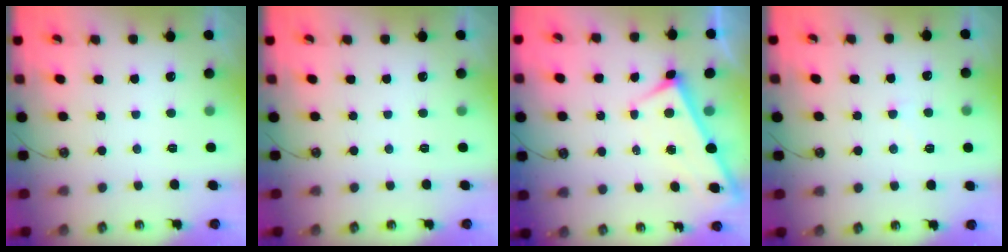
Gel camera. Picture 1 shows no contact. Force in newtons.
{"total": 0.0}
{"total": 2.7, "press": 2.7, "slide": 0.4}
{"total": 4.1, "press": 4.0, "slide": 0.8}